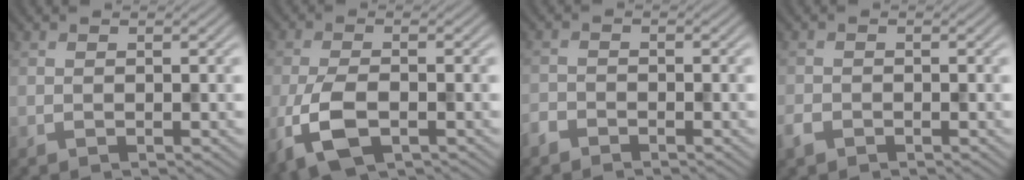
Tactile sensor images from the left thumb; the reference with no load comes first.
{"total": 6.9, "force": [-2.8, 3.1, 5.4], "torque": [-0.130, -0.013, -0.059]}
{"total": 1.8, "force": [-1.6, 0.7, 0.4], "torque": [-0.009, -0.002, -0.040]}
{"total": 1.8, "force": [-1.2, 1.1, 0.7], "torque": [-0.017, -0.004, -0.030]}